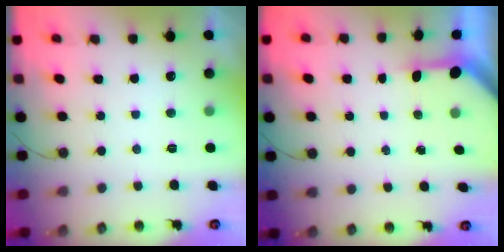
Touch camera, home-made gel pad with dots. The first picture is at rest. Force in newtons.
{"total": 2.9, "press": 2.9, "slide": 0.2}